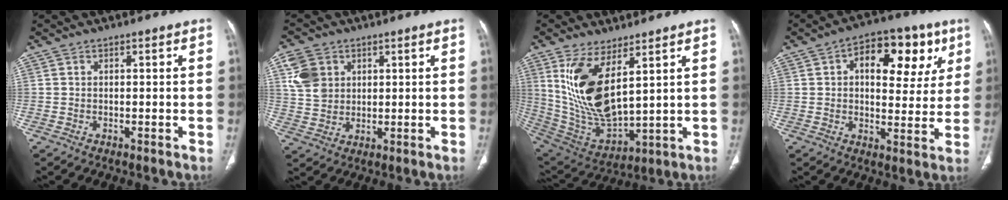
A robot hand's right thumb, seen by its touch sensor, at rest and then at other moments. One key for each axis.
{"total": 8.0, "fx": 3.1, "fy": 6.4, "fz": 3.7, "tx": -0.057, "ty": -0.009, "tz": 0.067}
{"total": 16.0, "fx": 6.2, "fy": 6.6, "fz": 13.2, "tx": -0.256, "ty": -0.036, "tz": 0.146}
{"total": 16.3, "fx": 5.9, "fy": 9.1, "fz": 12.1, "tx": -0.117, "ty": 0.004, "tz": 0.080}